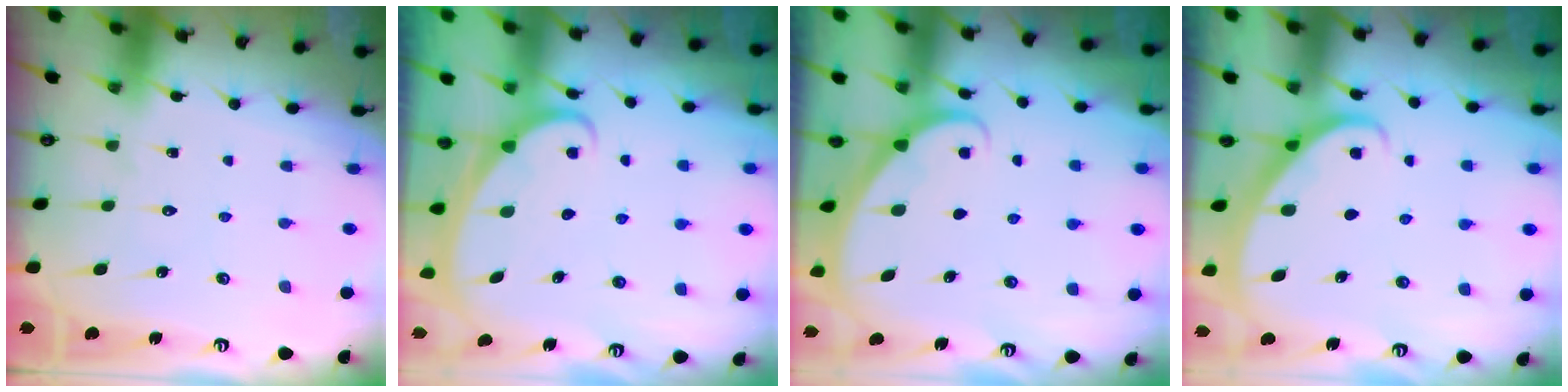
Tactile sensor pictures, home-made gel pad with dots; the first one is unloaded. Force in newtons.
{"total": 1.7, "press": 1.7, "slide": 0.1}
{"total": 2.8, "press": 2.8, "slide": 0.1}
{"total": 2.3, "press": 2.3, "slide": 0.2}